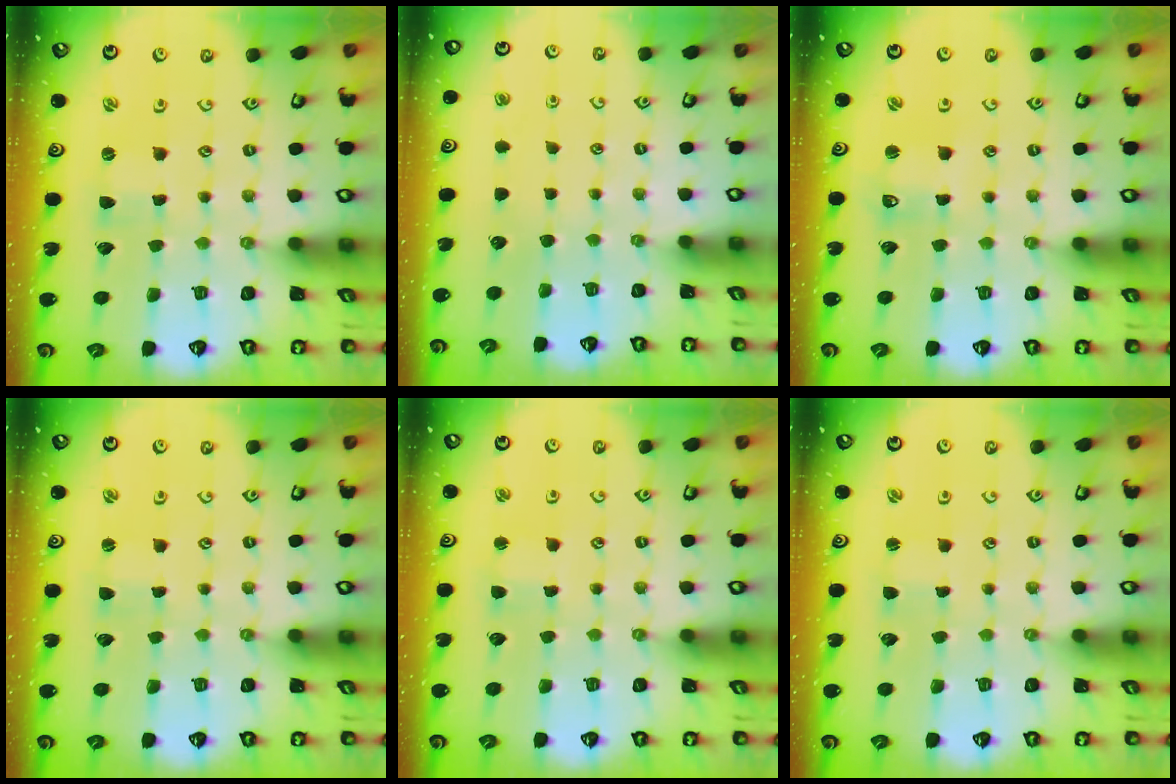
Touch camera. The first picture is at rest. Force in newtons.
{"total": 0.0}
{"total": 2.6, "press": 2.6, "slide": 0.2}
{"total": 0.5, "press": 0.4, "slide": 0.3}
{"total": 2.3, "press": 2.3, "slide": 0.3}
{"total": 0.0}